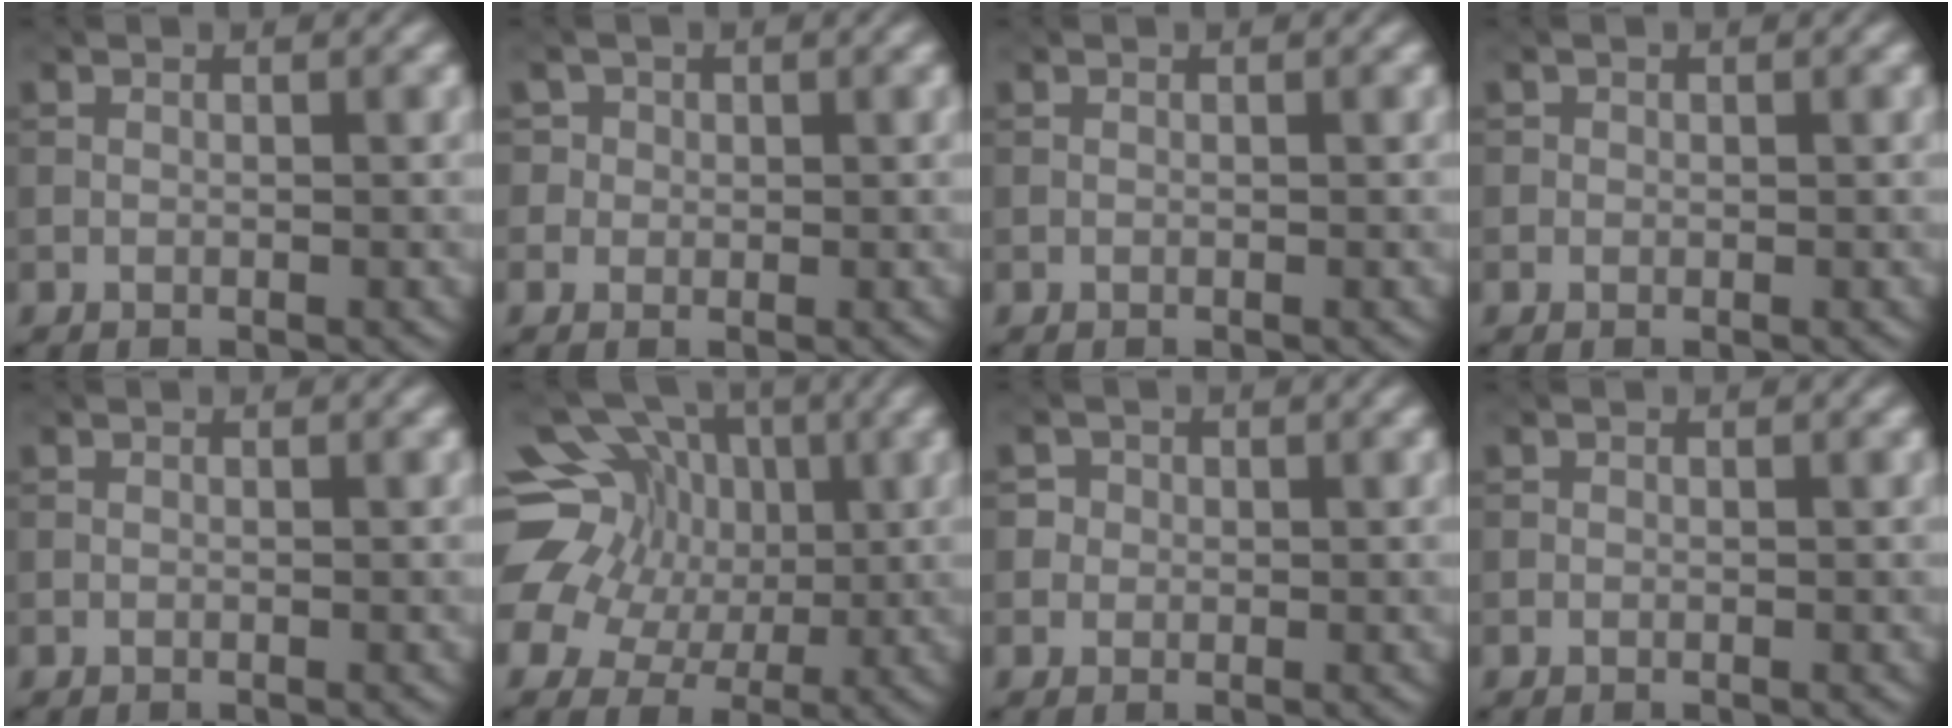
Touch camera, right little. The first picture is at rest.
{"total": 2.3, "force": [0.9, 2.0, 0.5], "torque": [-0.004, 0.002, 0.011]}
{"total": 0.0}
{"total": 0.6, "force": [0.0, 0.6, 0.0], "torque": [0.007, -0.001, -0.002]}
{"total": 0.0}
{"total": 15.5, "force": [4.4, 12.9, 7.3], "torque": [-0.176, 0.048, 0.049]}
{"total": 1.8, "force": [0.5, 1.6, 0.4], "torque": [0.004, -0.003, 0.011]}
{"total": 0.0}